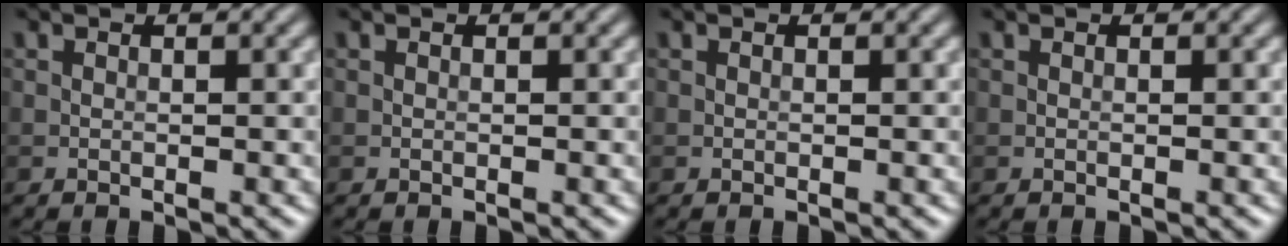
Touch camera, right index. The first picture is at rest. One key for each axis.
{"total": 0.0}
{"total": 0.0}
{"total": 0.0}